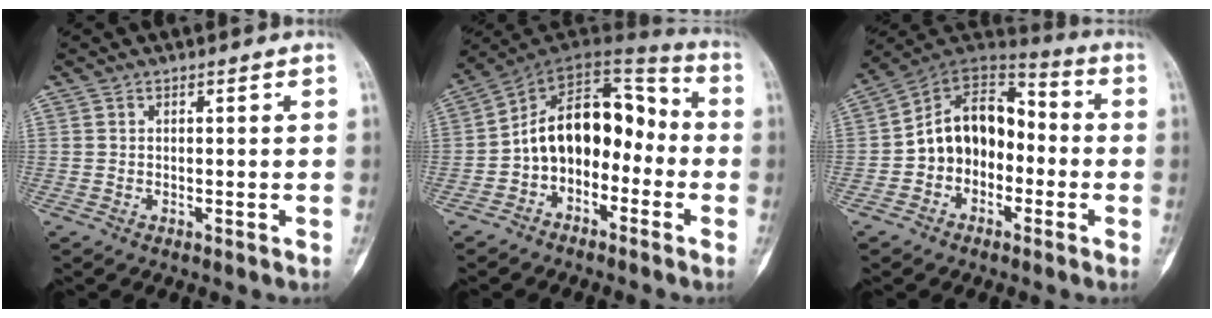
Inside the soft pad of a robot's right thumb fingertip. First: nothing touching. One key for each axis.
{"total": 14.7, "fx": -3.0, "fy": 10.2, "fz": 10.2, "tx": -0.126, "ty": 0.082, "tz": -0.063}
{"total": 13.8, "fx": -2.1, "fy": 10.3, "fz": 8.9, "tx": -0.110, "ty": 0.057, "tz": -0.049}